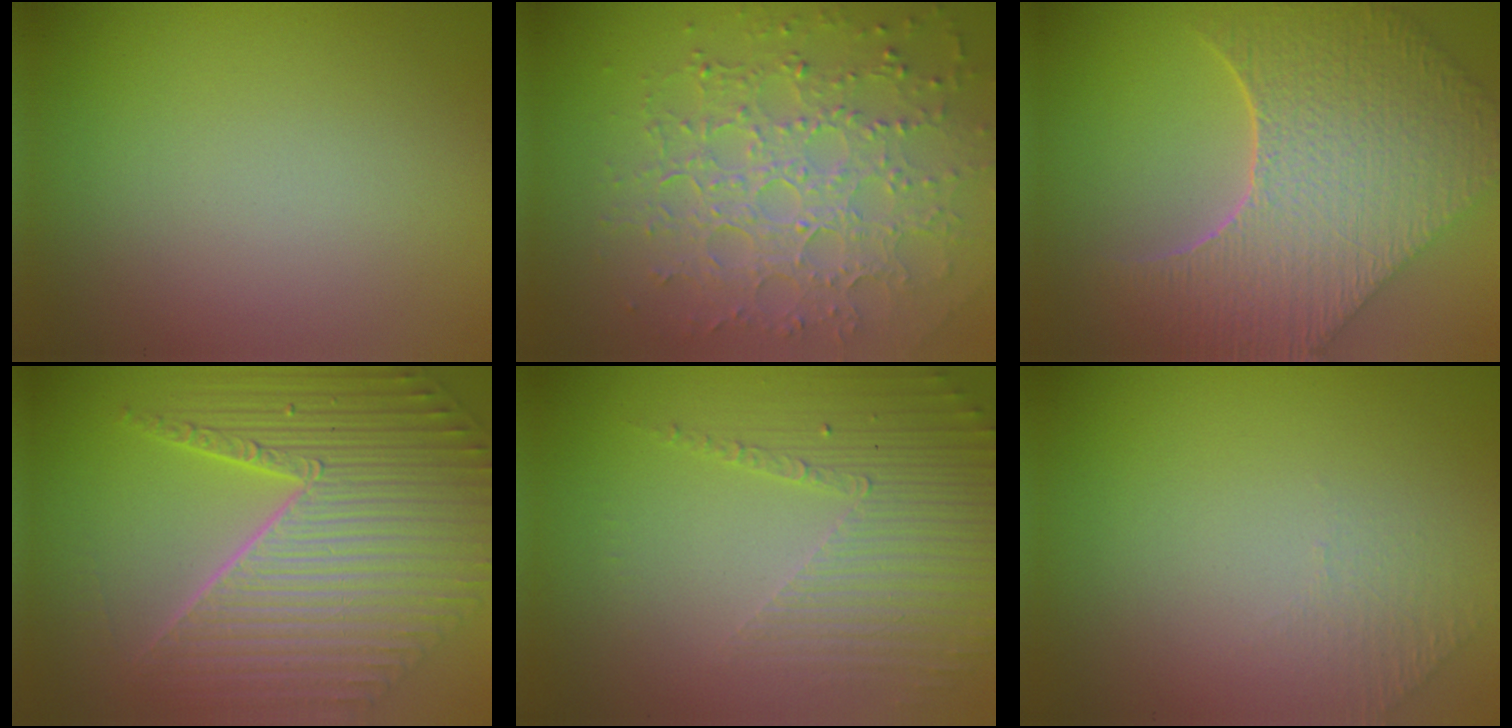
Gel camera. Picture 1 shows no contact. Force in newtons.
{"total": 7.3, "press": 5.3, "slide": 5.1}
{"total": 9.8, "press": 7.1, "slide": 6.7}
{"total": 11.1, "press": 7.3, "slide": 8.4}
{"total": 5.2, "press": 3.1, "slide": 4.1}
{"total": 1.0, "press": 0.5, "slide": 0.9}